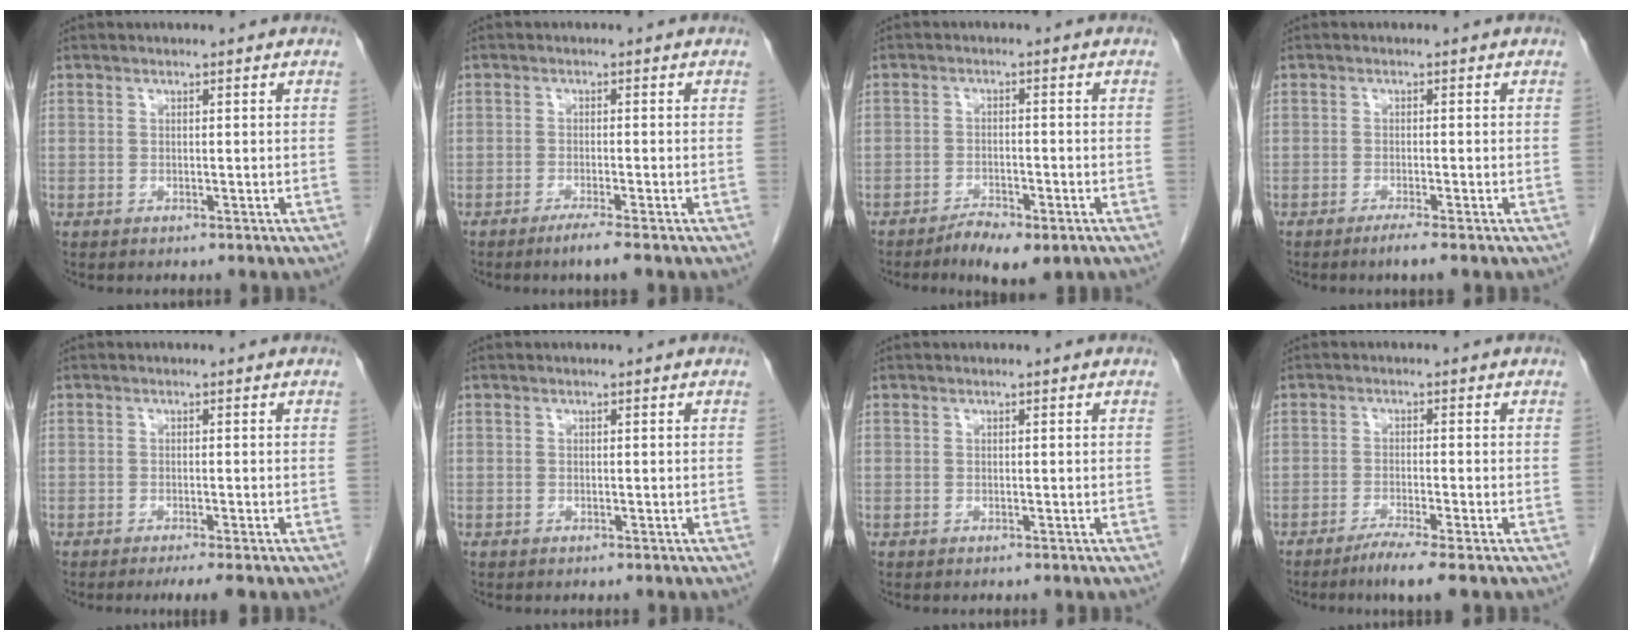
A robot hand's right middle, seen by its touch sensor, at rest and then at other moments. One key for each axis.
{"total": 2.7, "fx": -1.9, "fy": -0.5, "fz": 1.8, "tx": -0.037, "ty": -0.007, "tz": -0.035}
{"total": 4.8, "fx": -3.3, "fy": 1.2, "fz": 3.4, "tx": -0.059, "ty": -0.006, "tz": -0.048}
{"total": 1.8, "fx": -1.3, "fy": -0.4, "fz": 1.1, "tx": -0.025, "ty": -0.004, "tz": -0.024}
{"total": 2.9, "fx": -2.1, "fy": 0.1, "fz": 1.9, "tx": -0.024, "ty": -0.007, "tz": -0.031}
{"total": 0.0}
{"total": 0.0}
{"total": 4.2, "fx": -3.1, "fy": -0.7, "fz": 2.8, "tx": -0.053, "ty": -0.012, "tz": -0.058}